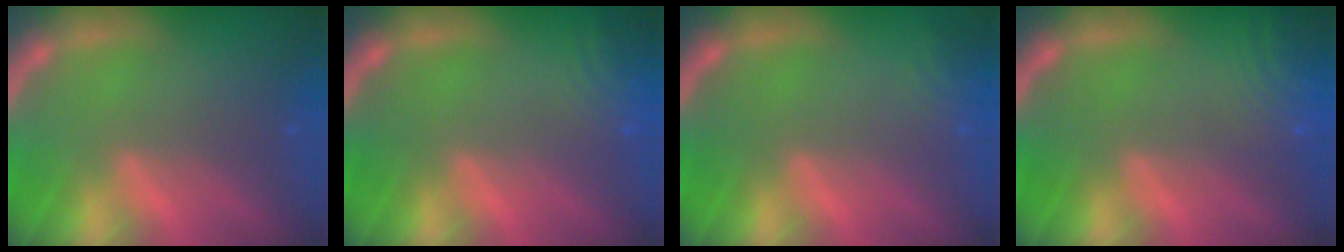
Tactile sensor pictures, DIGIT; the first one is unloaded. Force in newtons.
{"total": 4.6}
{"total": 2.4}
{"total": 6.5}